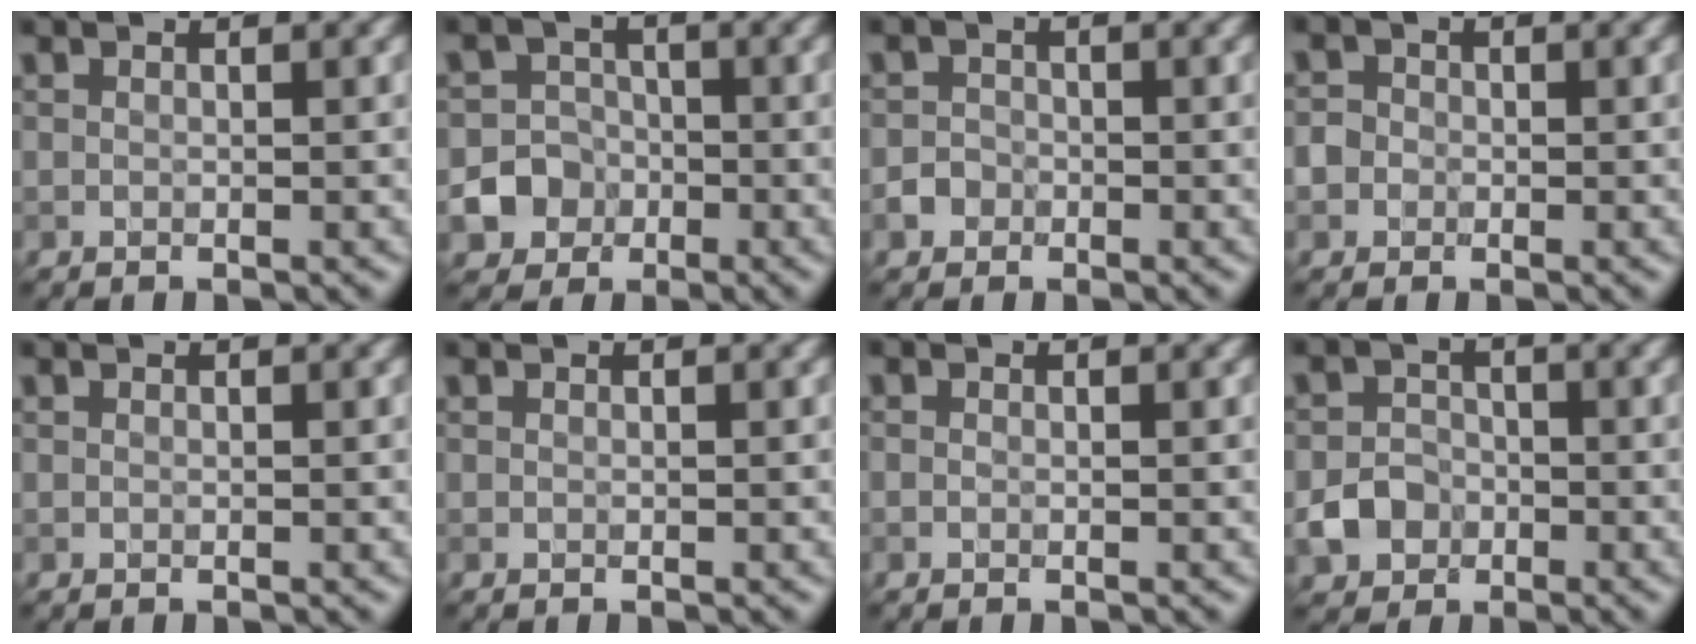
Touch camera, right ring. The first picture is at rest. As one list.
[{"total": 6.7, "force": [-3.0, 5.9, 1.0], "torque": [-0.001, -0.014, -0.067]}, {"total": 1.1, "force": [-0.5, 1.0, 0.2], "torque": [0.004, 0.003, -0.011]}, {"total": 2.4, "force": [-0.2, 2.2, 0.9], "torque": [-0.001, 0.016, -0.026]}, {"total": 0.0}, {"total": 0.0}, {"total": 0.0}, {"total": 2.8, "force": [-1.1, 2.4, 1.0], "torque": [-0.013, 0.004, -0.018]}]